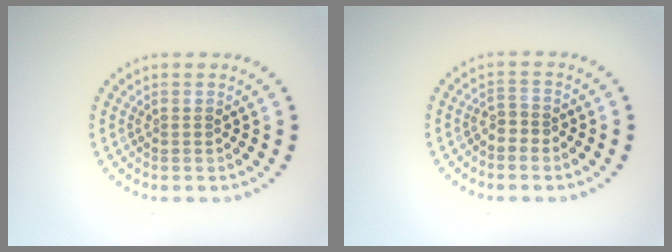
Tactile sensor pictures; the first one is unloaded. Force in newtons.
{"total": 1.5, "press": 1.2, "slide": 0.9}